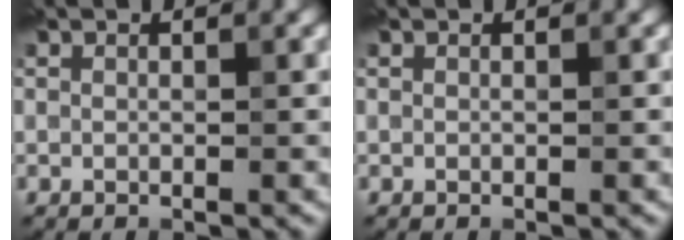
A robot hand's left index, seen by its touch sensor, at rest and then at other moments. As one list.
[{"total": 0.0}]